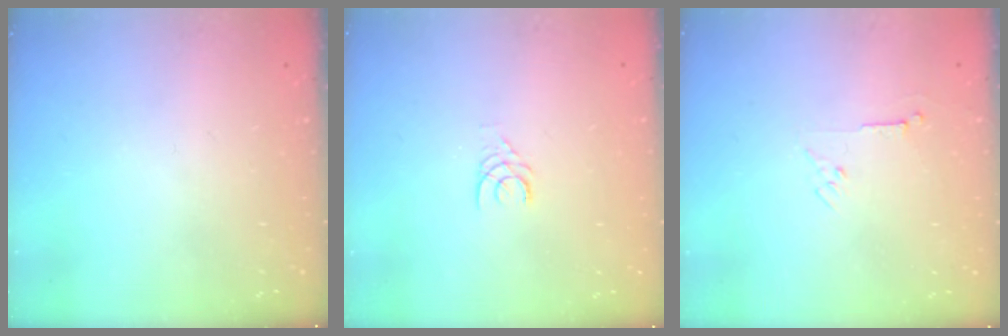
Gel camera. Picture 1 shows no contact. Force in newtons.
{"total": 2.4, "press": 2.4, "slide": 0.2}
{"total": 3.5, "press": 3.4, "slide": 0.7}